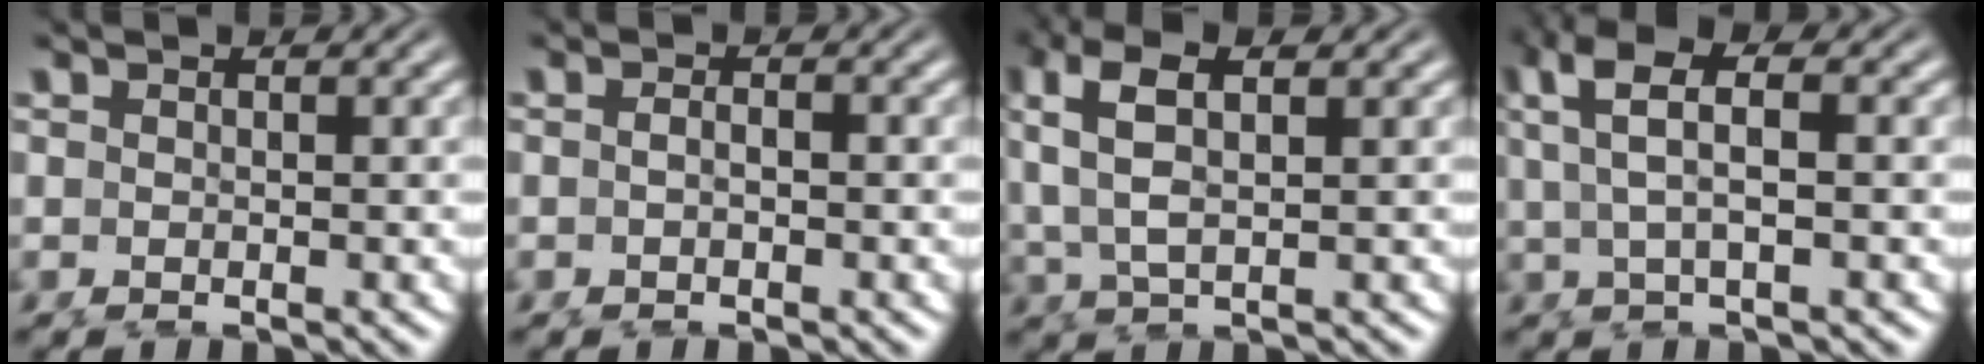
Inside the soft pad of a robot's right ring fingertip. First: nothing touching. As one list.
[{"total": 1.1, "force": [-0.6, 0.4, 0.9], "torque": [-0.019, 0.000, -0.011]}, {"total": 5.6, "force": [1.7, 2.9, 4.4], "torque": [-0.109, -0.003, 0.034]}, {"total": 6.6, "force": [2.9, 3.0, 5.2], "torque": [-0.098, 0.021, 0.039]}]